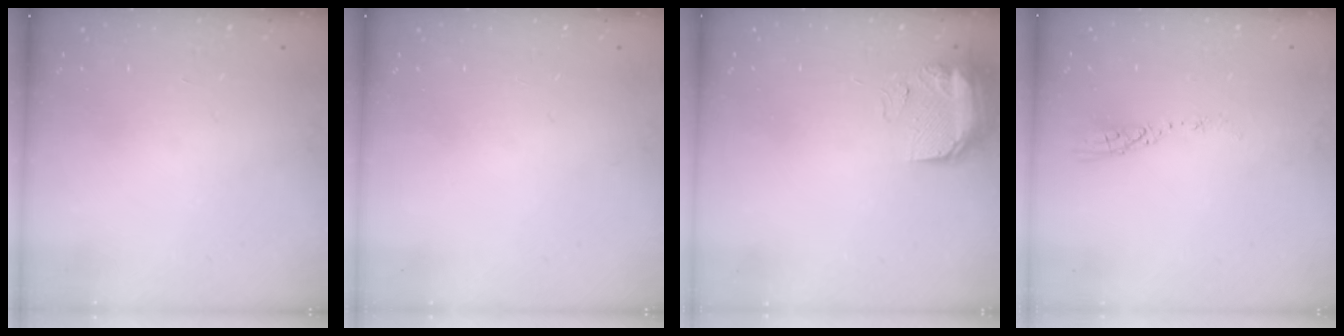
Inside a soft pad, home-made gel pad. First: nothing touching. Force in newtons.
{"total": 2.2, "press": 2.1, "slide": 0.8}
{"total": 16.9, "press": 11.4, "slide": 12.5}
{"total": 3.7, "press": 3.7, "slide": 0.3}